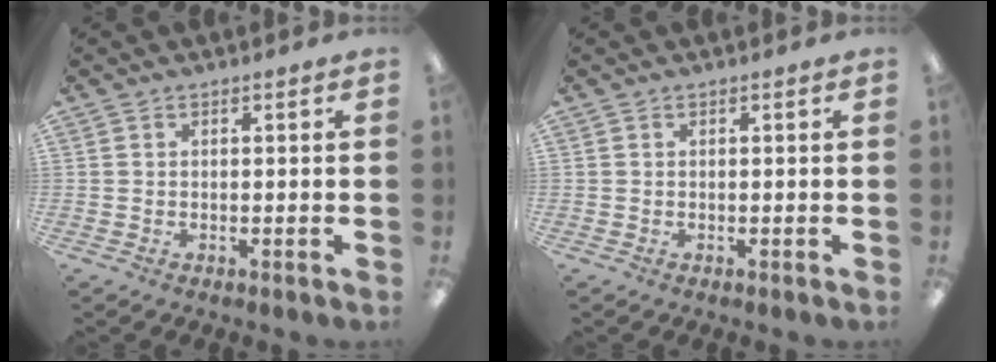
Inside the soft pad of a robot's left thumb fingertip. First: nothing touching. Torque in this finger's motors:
{"motor_torque": [0.00, 0.00, 0.00, 0.00, 0.00]}